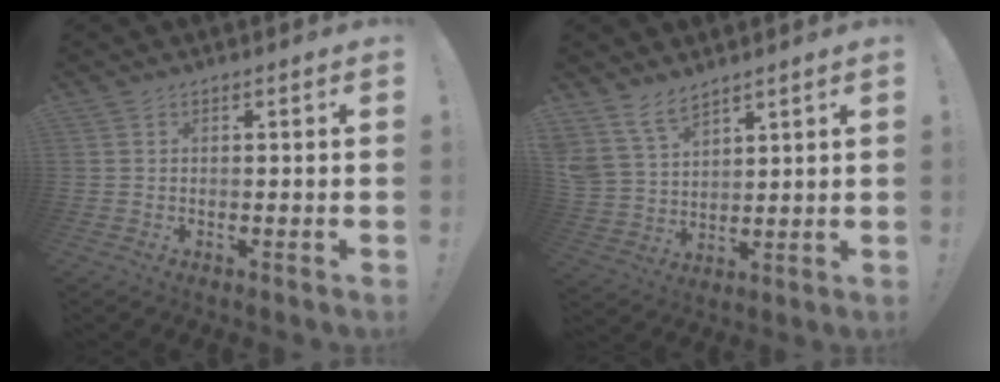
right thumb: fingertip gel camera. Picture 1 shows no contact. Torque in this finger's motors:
{"motor_torque": [0.24, 0.29, 0.22, 0.11, 0.28]}